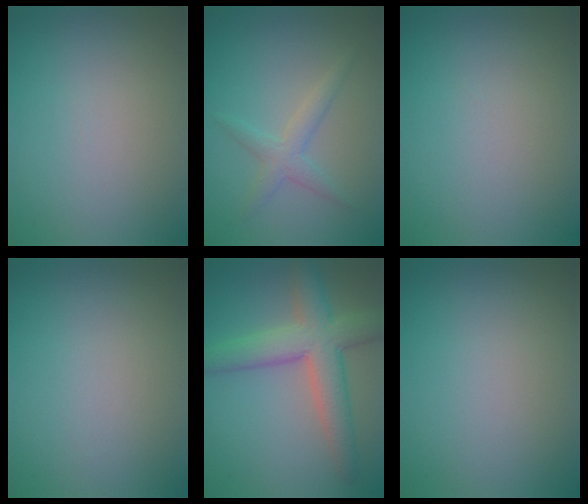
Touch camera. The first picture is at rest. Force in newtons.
{"total": 2.1, "press": 2.1, "slide": 0.1}
{"total": 0.0}
{"total": 0.0}
{"total": 6.5, "press": 6.5, "slide": 0.3}
{"total": 0.0}